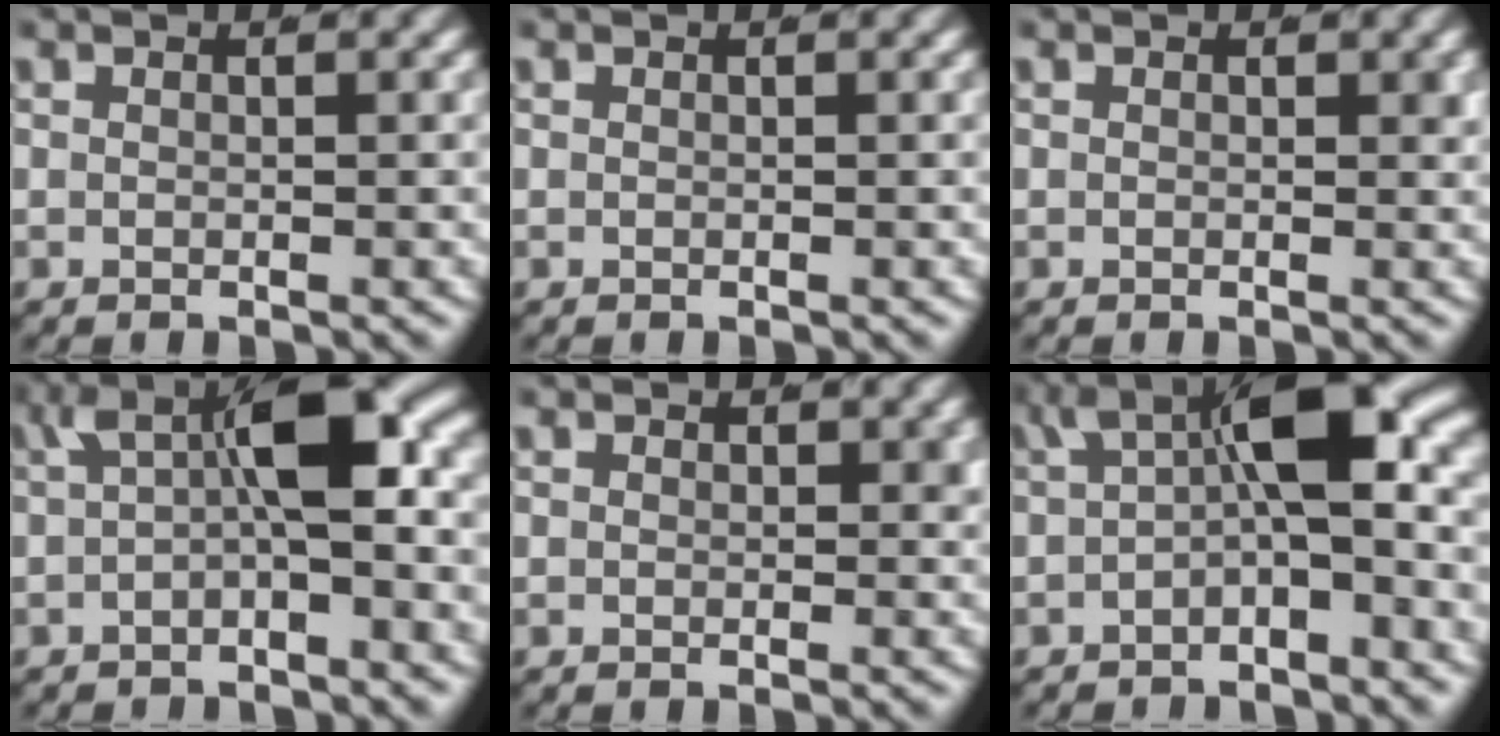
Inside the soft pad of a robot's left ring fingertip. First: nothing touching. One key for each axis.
{"total": 0.0}
{"total": 0.8, "fx": 0.1, "fy": 0.4, "fz": 0.6, "tx": -0.008, "ty": -0.005, "tz": 0.002}
{"total": 7.2, "fx": 0.9, "fy": 2.3, "fz": 6.8, "tx": -0.106, "ty": 0.009, "tz": 0.016}
{"total": 1.0, "fx": 0.3, "fy": 0.6, "fz": 0.7, "tx": -0.008, "ty": -0.010, "tz": 0.008}
{"total": 8.0, "fx": 0.7, "fy": 2.7, "fz": 7.5, "tx": -0.113, "ty": 0.002, "tz": 0.014}